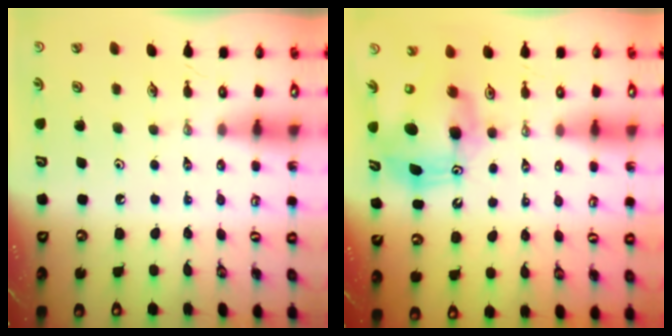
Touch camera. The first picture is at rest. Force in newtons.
{"total": 11.4, "press": 11.3, "slide": 1.0}